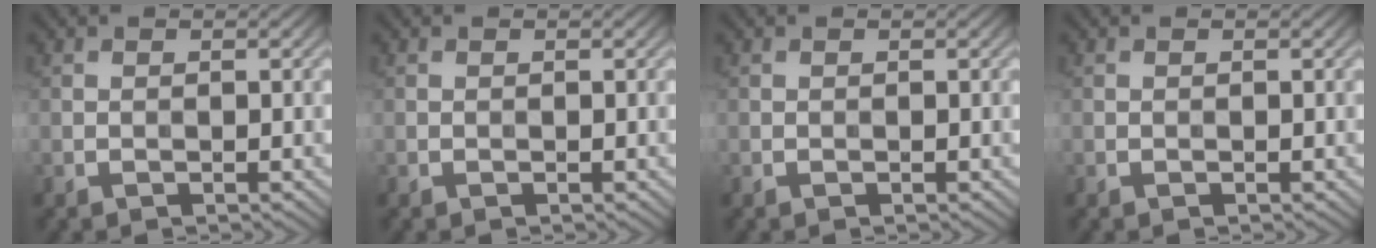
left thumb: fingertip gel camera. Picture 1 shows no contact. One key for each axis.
{"total": 0.0}
{"total": 0.0}
{"total": 0.0}